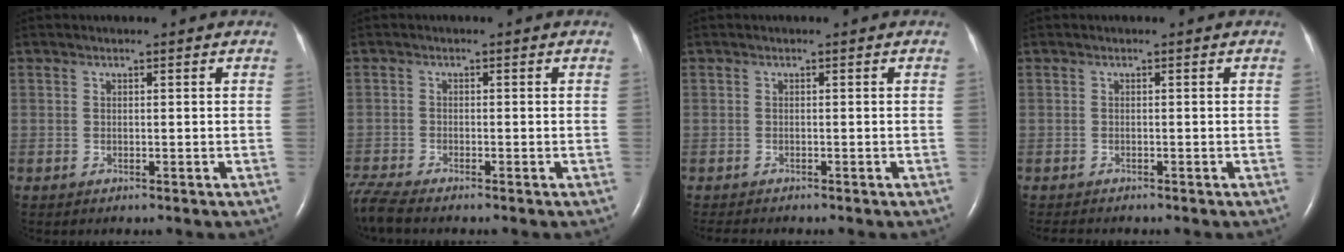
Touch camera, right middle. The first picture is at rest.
{"total": 3.6, "force": [-3.4, -0.4, 1.3], "torque": [-0.039, -0.018, -0.070]}
{"total": 1.8, "force": [-1.6, 0.1, 0.7], "torque": [-0.012, -0.005, -0.024]}
{"total": 1.6, "force": [-1.5, 0.2, 0.6], "torque": [-0.010, -0.005, -0.021]}